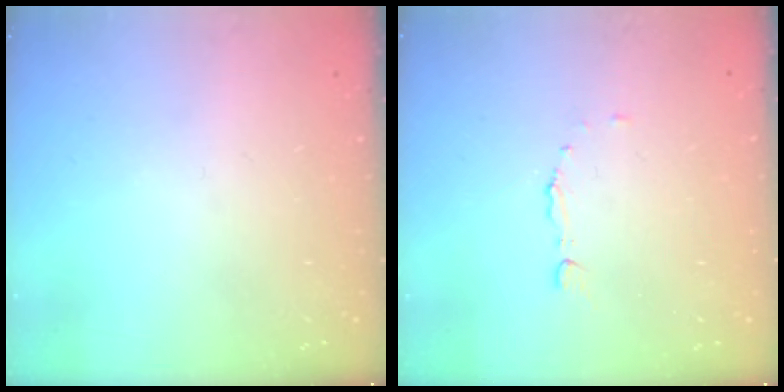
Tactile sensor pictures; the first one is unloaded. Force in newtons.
{"total": 3.3, "press": 3.2, "slide": 0.7}